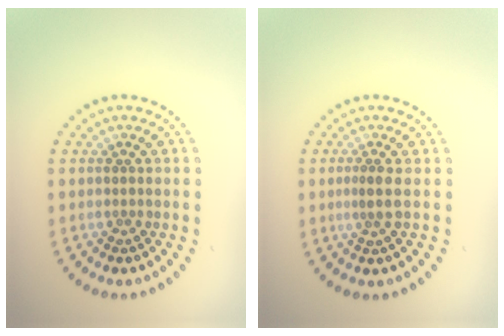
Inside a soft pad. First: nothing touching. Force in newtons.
{"total": 1.5, "press": 0.9, "slide": 1.1}